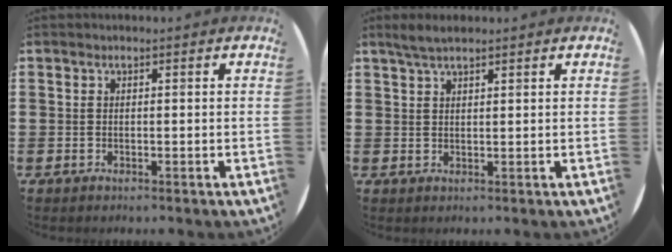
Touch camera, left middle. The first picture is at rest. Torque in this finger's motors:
{"motor_torque": [0.47, -0.39, 0.06, 0.05]}